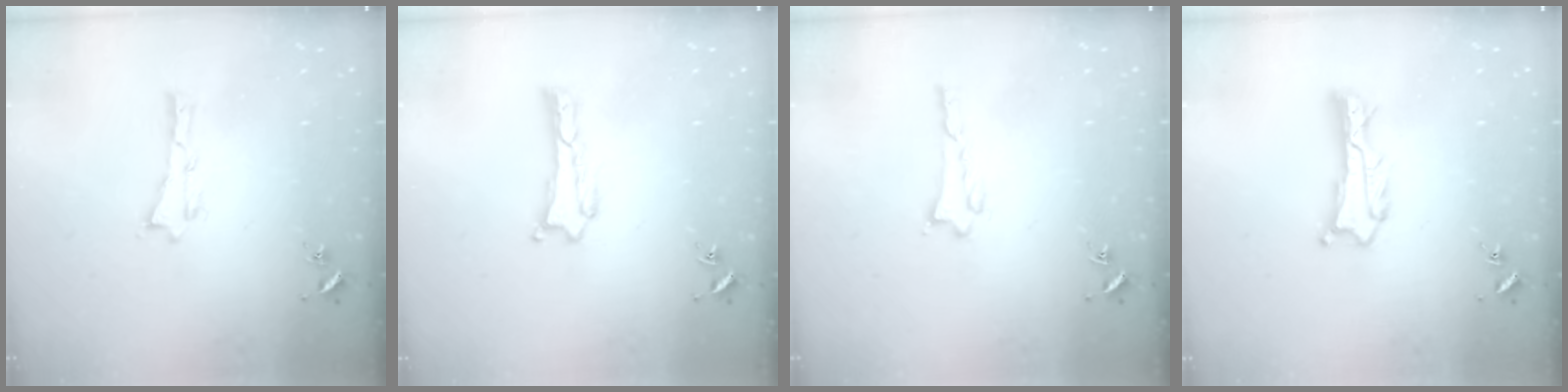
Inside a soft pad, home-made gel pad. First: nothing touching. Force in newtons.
{"total": 0.0}
{"total": 1.4, "press": 1.4, "slide": 0.2}
{"total": 0.9, "press": 0.9, "slide": 0.1}